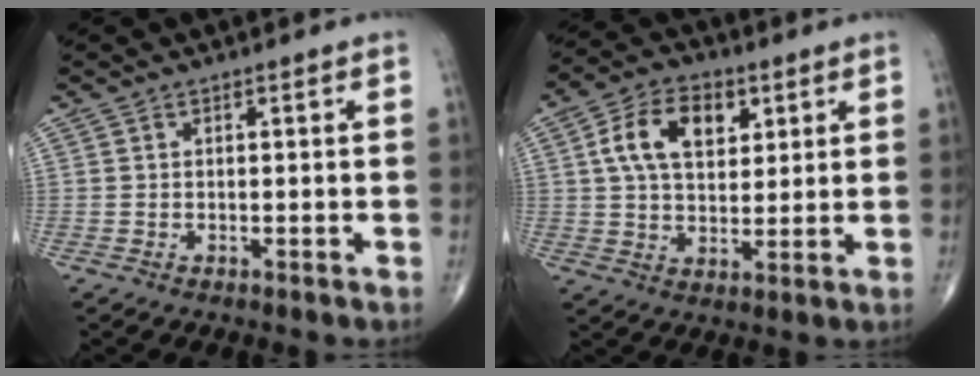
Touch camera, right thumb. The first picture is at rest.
{"total": 11.7, "force": [3.8, 7.3, 8.3], "torque": [-0.125, -0.002, 0.063]}